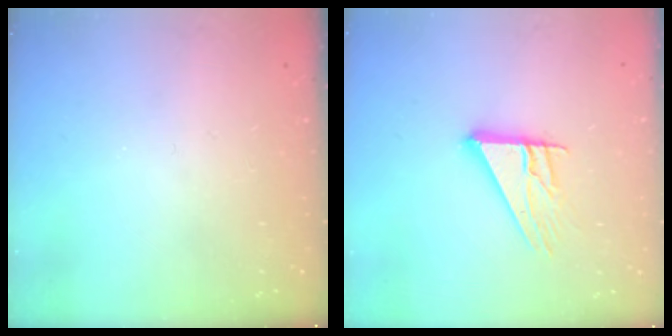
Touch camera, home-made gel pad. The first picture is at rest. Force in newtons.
{"total": 12.9, "press": 12.9, "slide": 1.2}